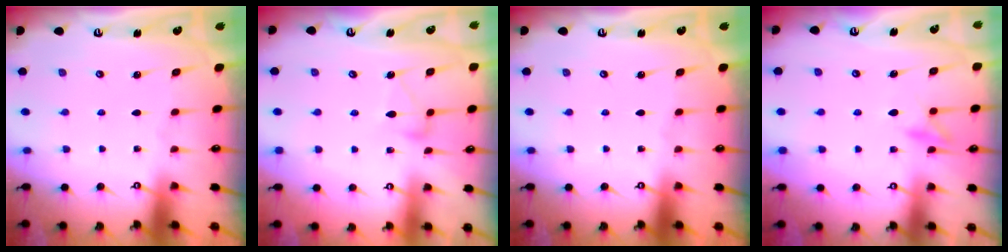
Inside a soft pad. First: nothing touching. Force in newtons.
{"total": 7.6, "press": 7.6, "slide": 0.2}
{"total": 0.0}
{"total": 12.1, "press": 12.1, "slide": 1.2}